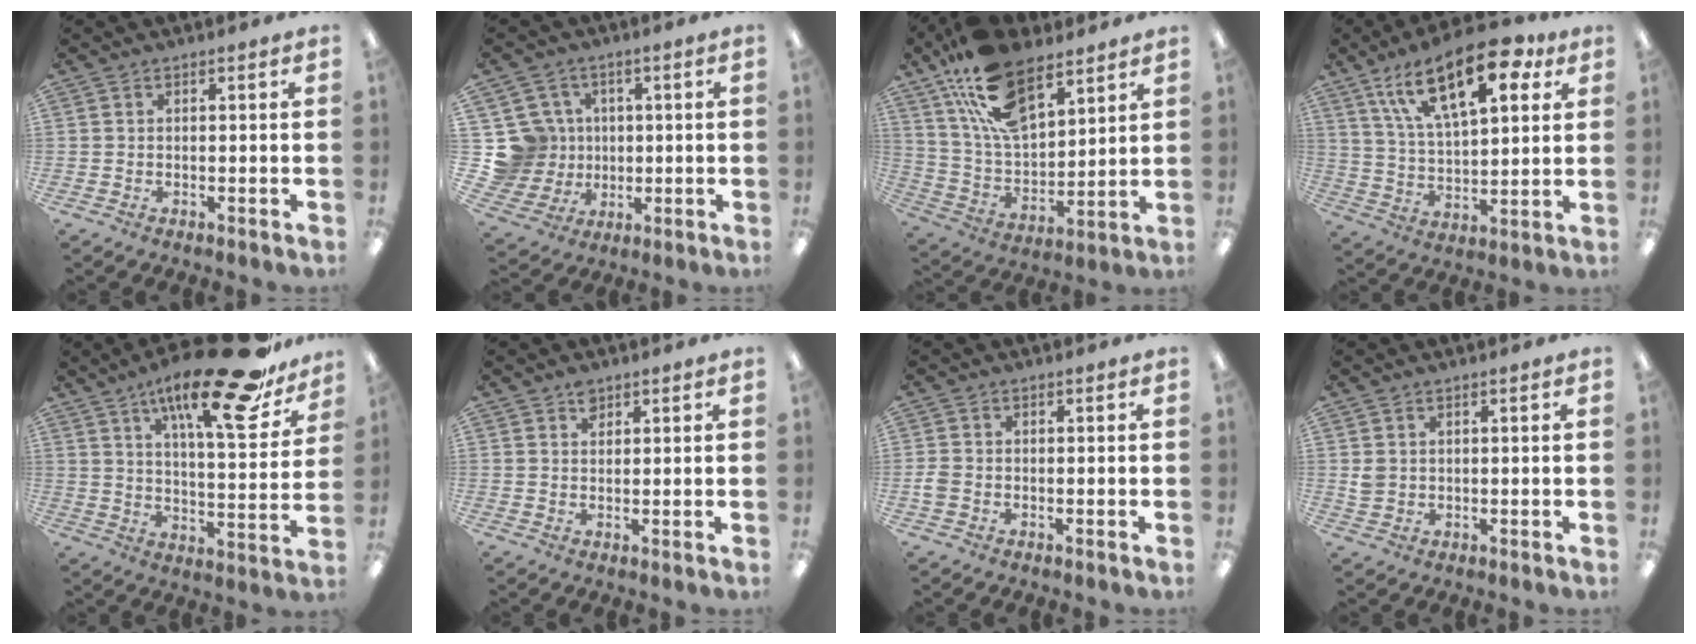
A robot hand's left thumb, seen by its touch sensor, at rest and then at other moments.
{"total": 12.1, "force": [1.6, 11.6, 3.0], "torque": [-0.114, -0.002, 0.042]}
{"total": 19.5, "force": [11.9, 9.9, 12.0], "torque": [-0.237, -0.056, 0.213]}
{"total": 20.6, "force": [11.1, 9.3, 14.7], "torque": [-0.238, -0.030, 0.185]}
{"total": 23.7, "force": [16.0, 6.1, 16.3], "torque": [-0.253, -0.098, 0.253]}
{"total": 2.2, "force": [1.5, 1.3, 0.9], "torque": [-0.014, -0.006, 0.026]}
{"total": 2.0, "force": [-0.7, 1.6, 1.1], "torque": [-0.017, 0.003, -0.013]}
{"total": 2.2, "force": [0.6, 1.9, 1.0], "torque": [-0.022, 0.001, 0.011]}